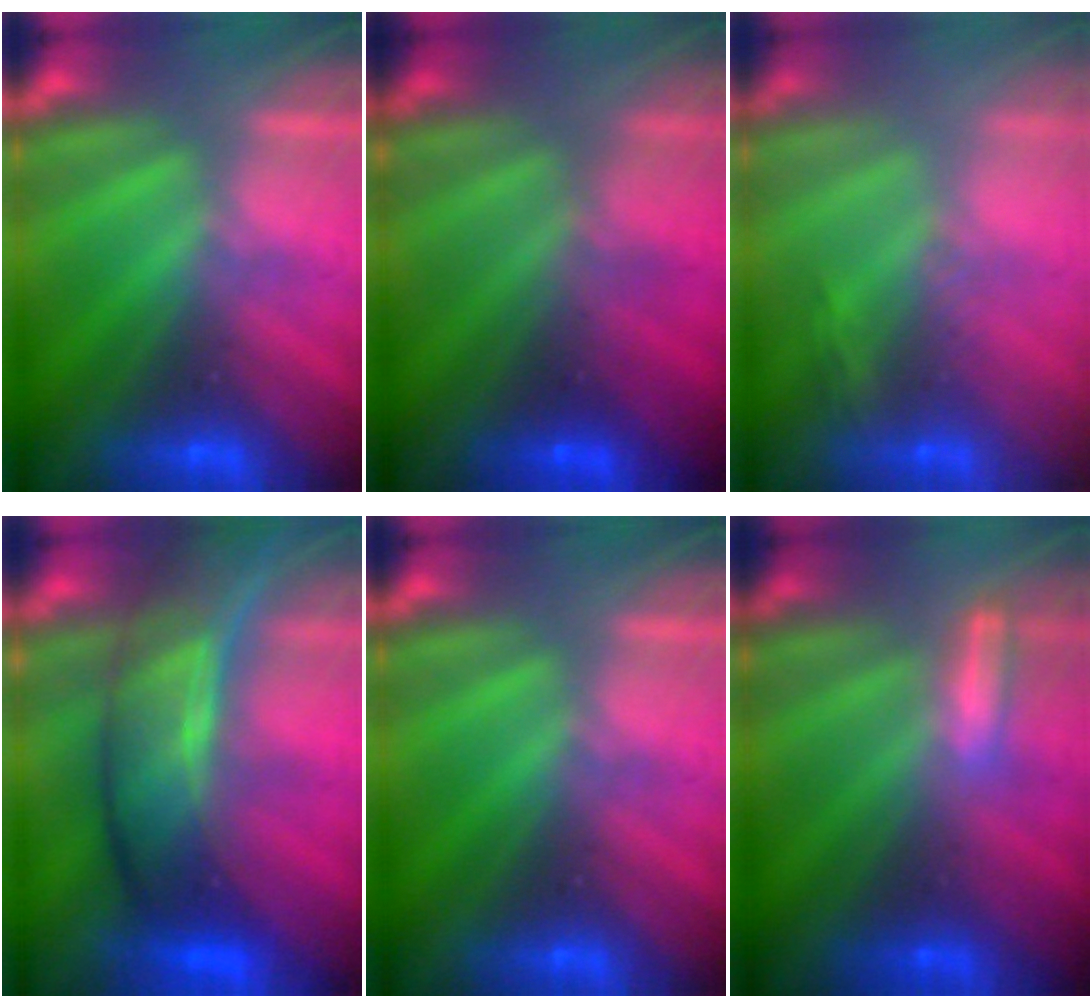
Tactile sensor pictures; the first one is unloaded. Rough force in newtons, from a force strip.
{"total": 2.9}
{"total": 2.8}
{"total": 7.7}
{"total": 0.0}
{"total": 1.3}